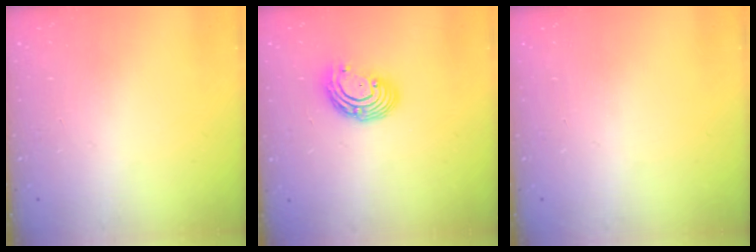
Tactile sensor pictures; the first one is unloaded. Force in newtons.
{"total": 9.0, "press": 8.8, "slide": 1.7}
{"total": 0.0}